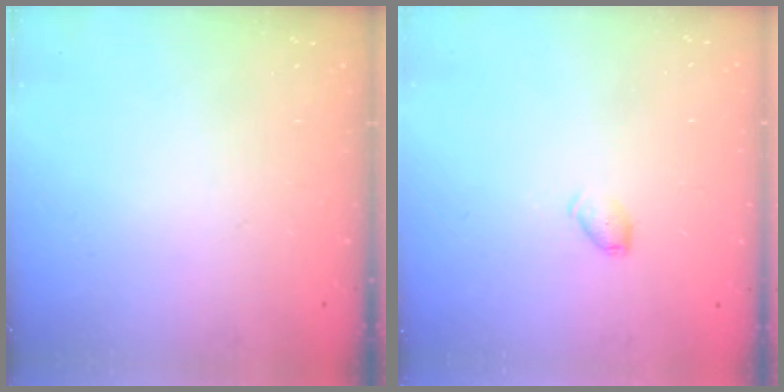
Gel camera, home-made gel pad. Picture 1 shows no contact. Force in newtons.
{"total": 5.3, "press": 5.2, "slide": 0.7}